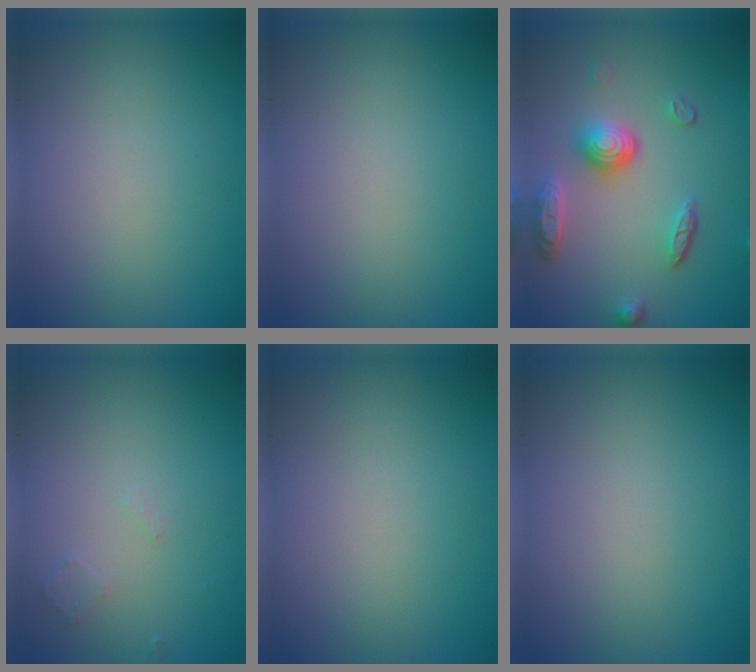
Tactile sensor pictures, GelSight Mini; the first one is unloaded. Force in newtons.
{"total": 0.0}
{"total": 4.8, "press": 3.6, "slide": 3.1}
{"total": 0.6, "press": 0.5, "slide": 0.4}
{"total": 0.0}
{"total": 0.0}